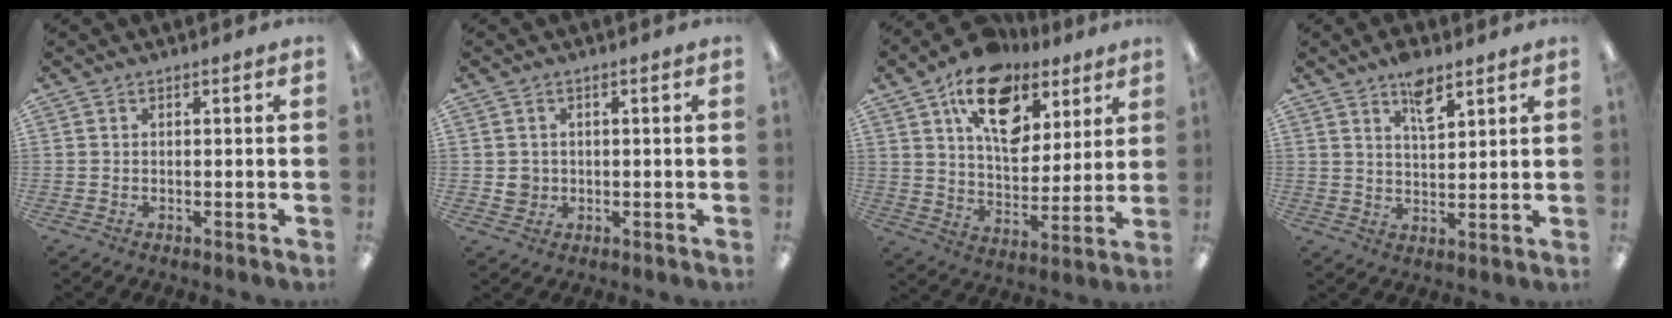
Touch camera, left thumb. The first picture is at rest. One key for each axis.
{"total": 2.7, "fx": 0.3, "fy": 2.6, "fz": 0.7, "tx": -0.007, "ty": 0.001, "tz": 0.002}
{"total": 18.0, "fx": 10.1, "fy": 11.0, "fz": 10.0, "tx": -0.151, "ty": -0.044, "tz": 0.179}
{"total": 7.1, "fx": 4.7, "fy": 2.9, "fz": 4.4, "tx": -0.066, "ty": -0.021, "tz": 0.079}